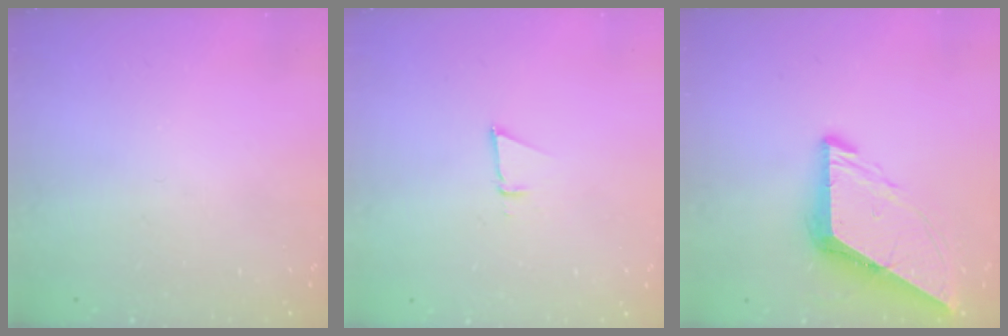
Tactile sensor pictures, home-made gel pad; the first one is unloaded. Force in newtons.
{"total": 2.6, "press": 2.5, "slide": 0.8}
{"total": 9.5, "press": 9.5, "slide": 1.1}